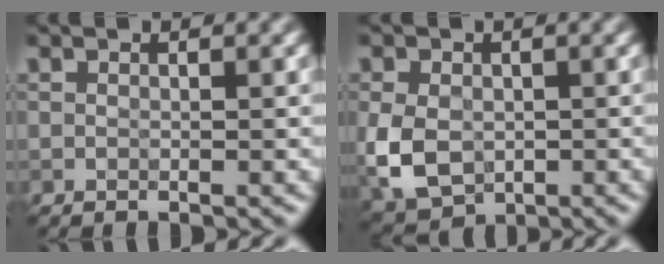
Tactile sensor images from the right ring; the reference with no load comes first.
{"total": 6.2, "force": [-1.0, 4.7, 4.0], "torque": [-0.099, -0.018, -0.016]}